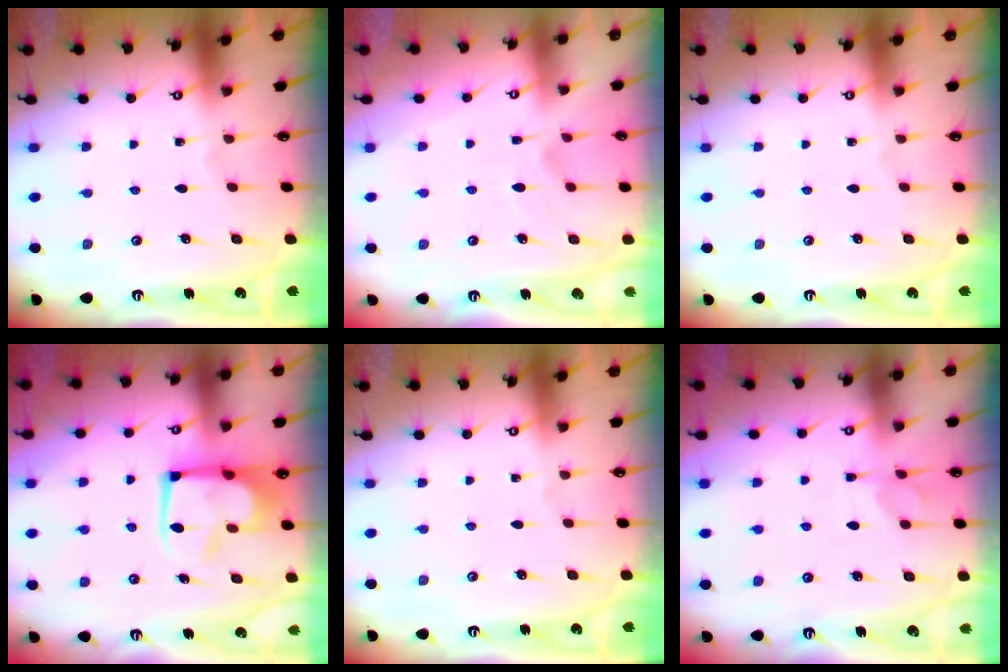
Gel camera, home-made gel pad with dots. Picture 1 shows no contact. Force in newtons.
{"total": 3.8, "press": 3.6, "slide": 1.2}
{"total": 0.0}
{"total": 5.8, "press": 5.7, "slide": 1.1}
{"total": 0.0}
{"total": 1.9, "press": 1.7, "slide": 0.8}